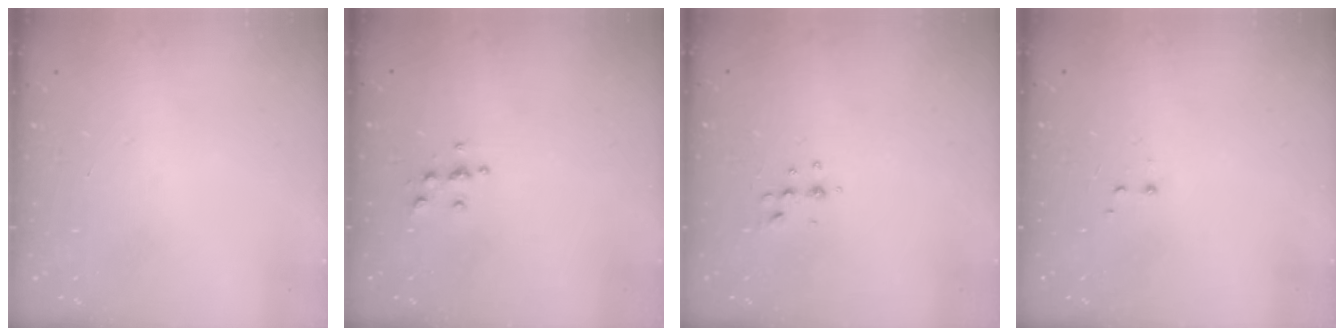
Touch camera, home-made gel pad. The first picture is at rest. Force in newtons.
{"total": 5.4, "press": 5.4, "slide": 0.5}
{"total": 3.8, "press": 3.6, "slide": 1.4}
{"total": 1.2, "press": 1.0, "slide": 0.6}